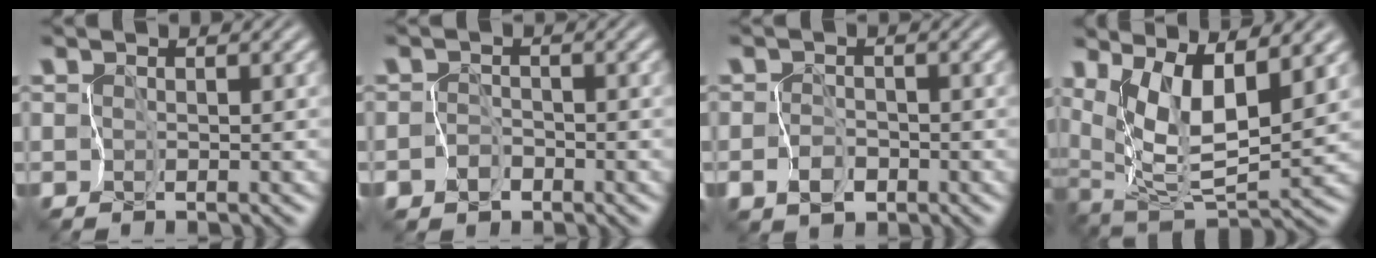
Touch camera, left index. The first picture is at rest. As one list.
[{"total": 1.7, "force": [-0.9, 1.5, 0.2], "torque": [0.017, 0.008, -0.021]}, {"total": 2.1, "force": [-0.8, 1.6, 1.0], "torque": [-0.015, 0.001, -0.020]}, {"total": 6.2, "force": [3.4, 1.3, 5.0], "torque": [-0.108, -0.013, 0.074]}]